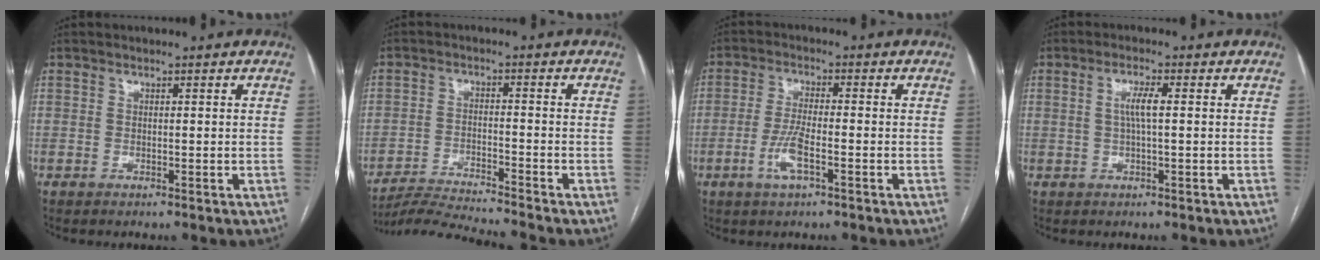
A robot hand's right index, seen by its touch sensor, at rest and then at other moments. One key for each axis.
{"total": 9.2, "fx": -8.6, "fy": -2.3, "fz": 2.0, "tx": -0.026, "ty": -0.012, "tz": -0.155}
{"total": 5.6, "fx": -2.2, "fy": 1.0, "fz": 5.0, "tx": -0.107, "ty": -0.005, "tz": -0.043}
{"total": 3.4, "fx": 0.4, "fy": 0.3, "fz": 3.3, "tx": -0.066, "ty": 0.002, "tz": 0.007}